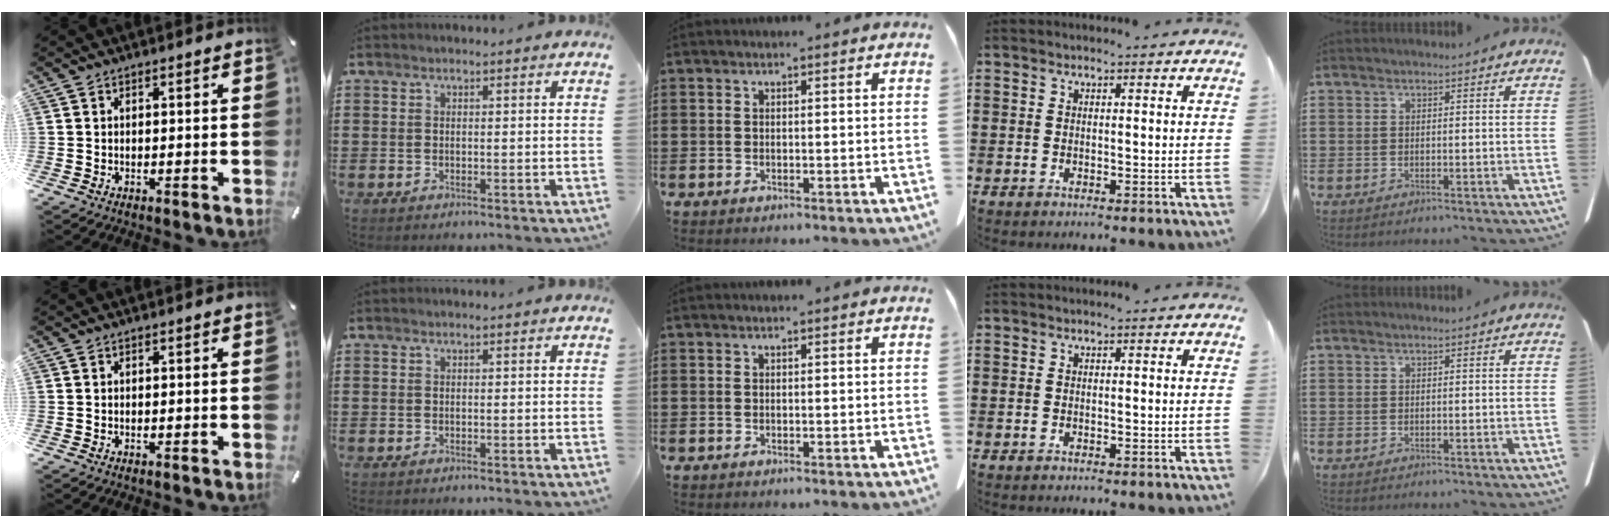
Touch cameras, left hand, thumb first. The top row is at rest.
{}